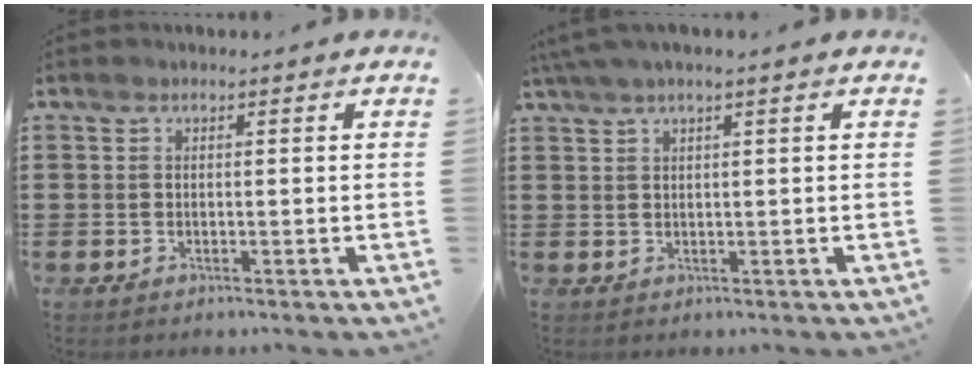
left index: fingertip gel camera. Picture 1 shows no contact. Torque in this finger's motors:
{"motor_torque": [1.22, -0.92, 0.92, 0.21]}